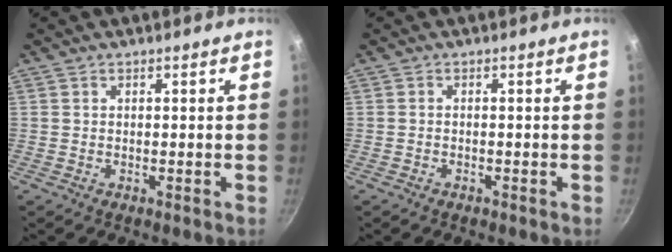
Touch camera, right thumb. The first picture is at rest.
{"total": 0.7, "force": [-0.5, 0.3, 0.2], "torque": [-0.009, 0.006, -0.011]}